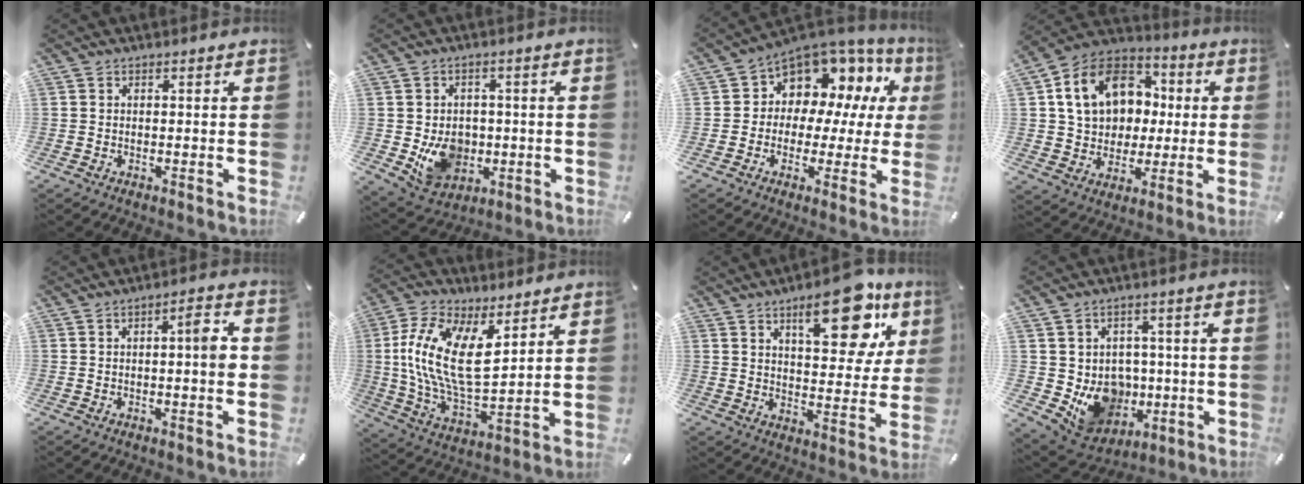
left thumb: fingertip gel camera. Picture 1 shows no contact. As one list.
[{"total": 9.6, "force": [-1.1, 8.5, 4.4], "torque": [-0.070, 0.008, -0.010]}, {"total": 9.0, "force": [4.4, 7.3, 2.8], "torque": [-0.058, -0.047, 0.086]}, {"total": 17.0, "force": [3.2, 14.0, 9.0], "torque": [-0.170, 0.004, 0.065]}, {"total": 5.1, "force": [-0.2, 0.9, 5.0], "torque": [-0.073, 0.002, -0.011]}, {"total": 15.9, "force": [5.4, 7.8, 12.8], "torque": [-0.285, -0.024, 0.097]}, {"total": 18.3, "force": [9.5, 8.2, 13.2], "torque": [-0.165, -0.047, 0.148]}, {"total": 10.6, "force": [-1.0, 10.0, 3.3], "torque": [-0.064, -0.018, 0.000]}]